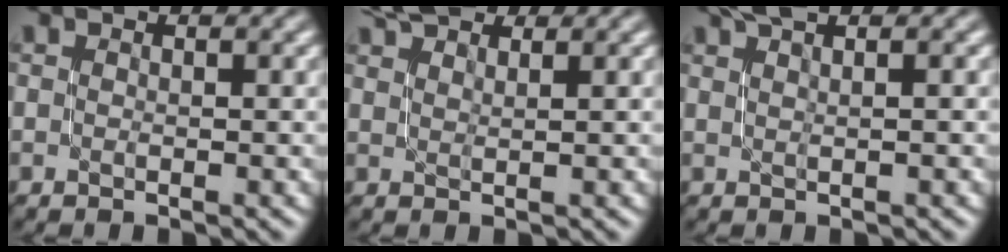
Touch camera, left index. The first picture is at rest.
{"total": 3.3, "force": [3.1, 0.6, 1.0], "torque": [-0.015, 0.007, 0.052]}
{"total": 2.1, "force": [1.6, 0.3, 1.4], "torque": [-0.015, 0.004, 0.026]}